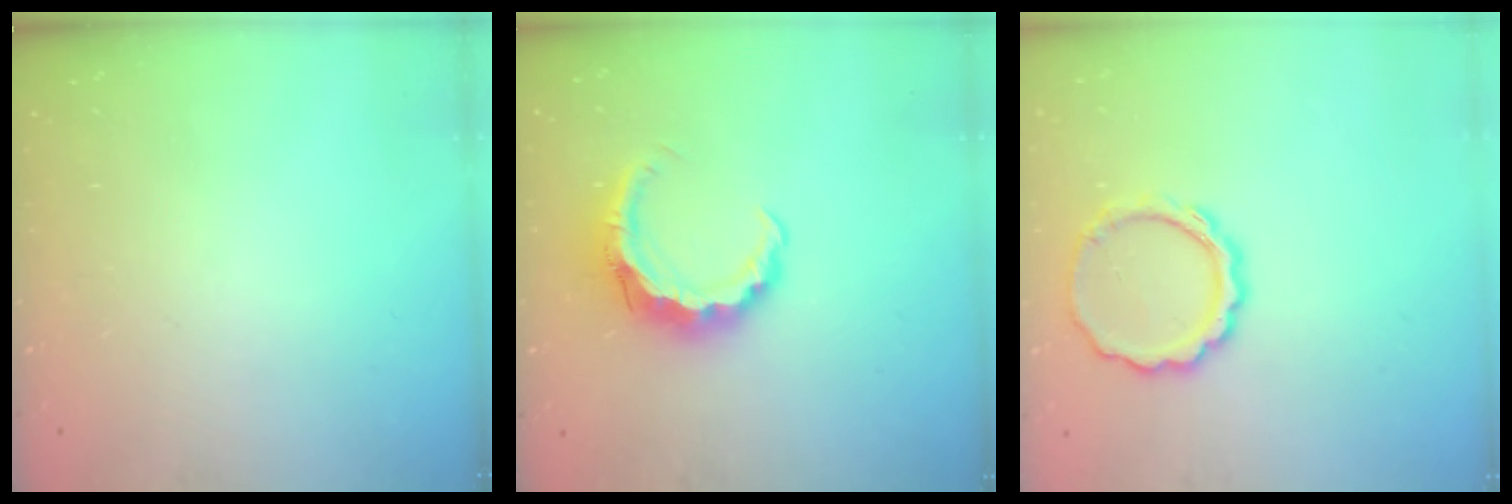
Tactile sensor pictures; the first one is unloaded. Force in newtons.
{"total": 9.0, "press": 8.9, "slide": 1.2}
{"total": 8.5, "press": 8.5, "slide": 1.2}